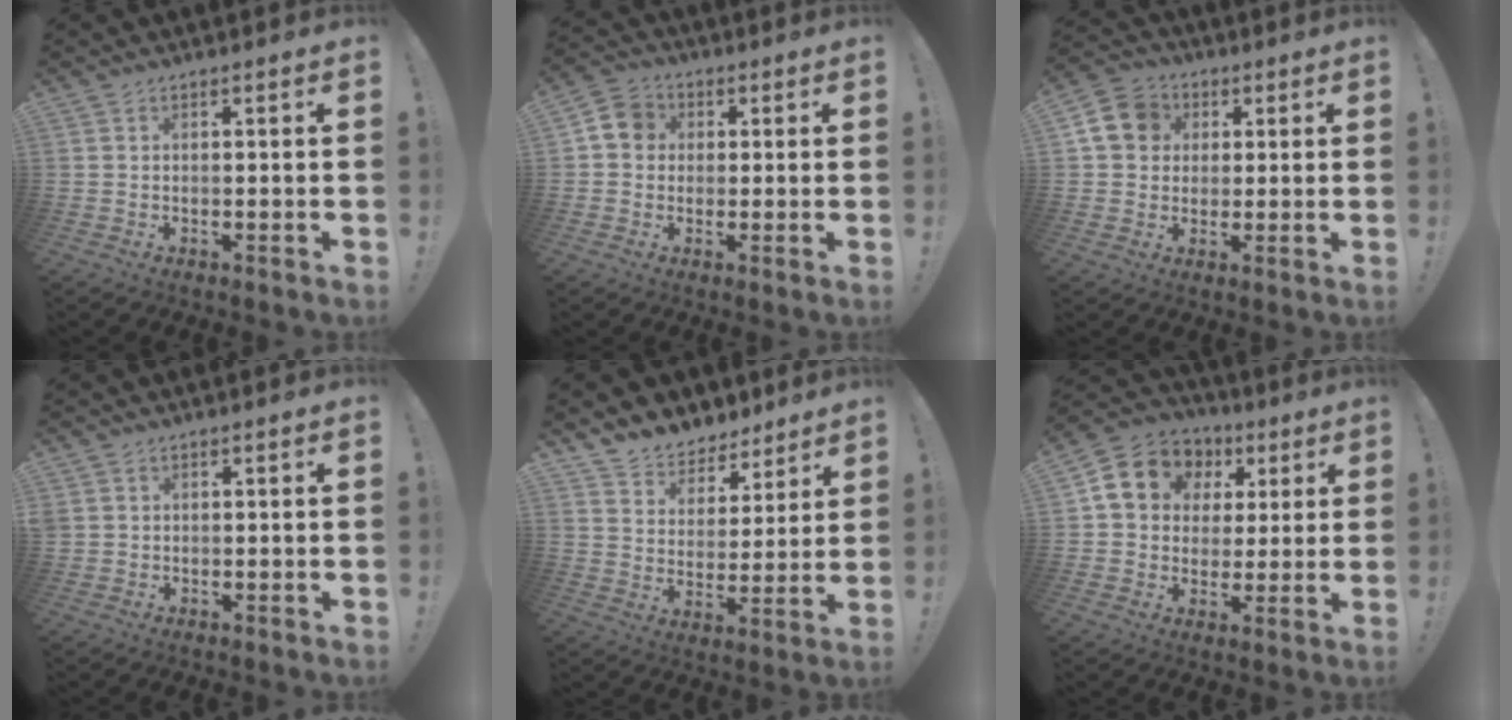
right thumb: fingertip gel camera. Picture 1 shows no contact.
{"total": 7.1, "force": [0.9, 6.4, 2.9], "torque": [-0.041, 0.013, 0.021]}
{"total": 11.5, "force": [2.5, 10.1, 4.9], "torque": [-0.074, 0.005, 0.054]}
{"total": 1.4, "force": [0.5, 1.3, 0.3], "torque": [-0.009, 0.004, 0.011]}
{"total": 7.8, "force": [6.2, 4.7, 0.4], "torque": [-0.009, -0.062, 0.123]}
{"total": 14.1, "force": [5.2, 11.5, 6.2], "torque": [-0.089, -0.017, 0.107]}